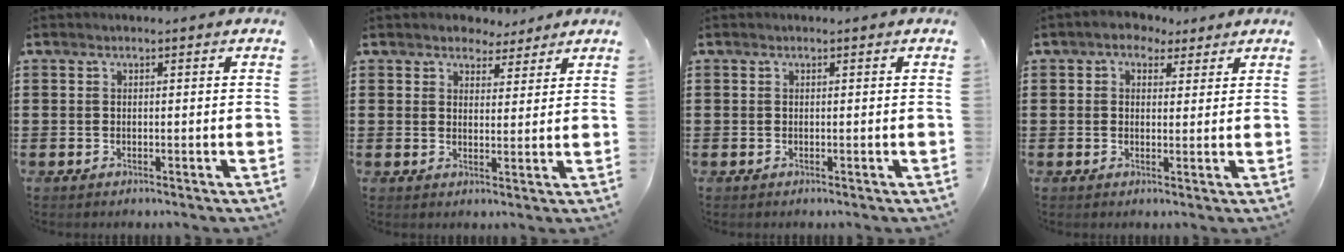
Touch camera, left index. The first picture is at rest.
{"total": 3.5, "force": [3.1, 1.6, 0.2], "torque": [-0.014, 0.002, 0.059]}
{"total": 0.0}
{"total": 2.8, "force": [1.8, 1.9, 1.0], "torque": [-0.029, 0.013, 0.031]}